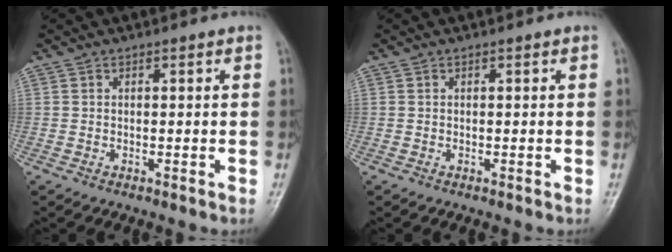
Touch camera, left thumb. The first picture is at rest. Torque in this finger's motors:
{"motor_torque": [0.00, 0.00, 0.00, -0.01, 0.00]}